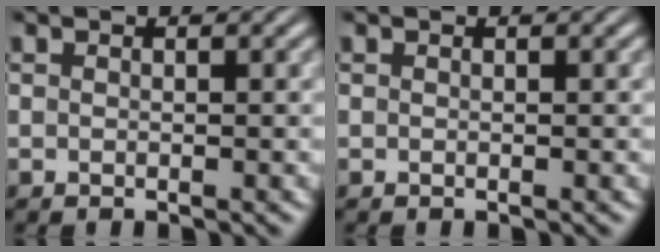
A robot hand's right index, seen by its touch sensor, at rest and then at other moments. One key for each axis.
{"total": 0.0}